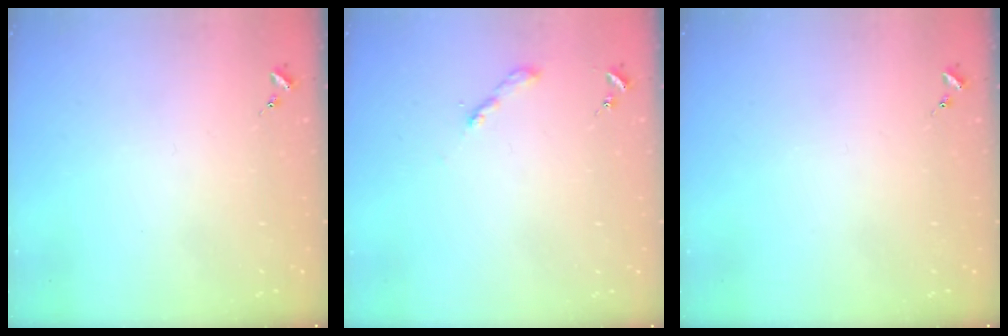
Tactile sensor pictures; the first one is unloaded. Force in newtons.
{"total": 2.0, "press": 2.0, "slide": 0.2}
{"total": 0.0}